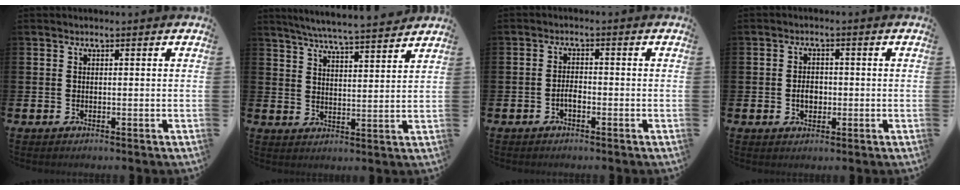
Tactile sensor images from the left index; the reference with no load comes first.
{"total": 6.1, "force": [5.9, -0.4, 1.4], "torque": [-0.049, -0.040, 0.104]}
{"total": 1.8, "force": [-0.8, 0.8, 1.3], "torque": [-0.022, 0.001, -0.017]}
{"total": 2.7, "force": [-0.4, 2.0, 1.8], "torque": [-0.015, -0.003, -0.015]}